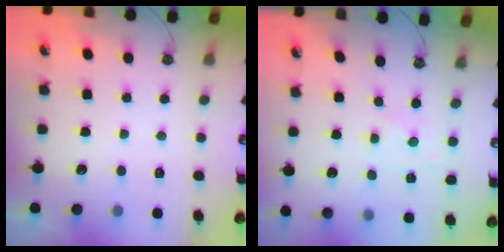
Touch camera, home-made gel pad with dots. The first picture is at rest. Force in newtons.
{"total": 0.0}